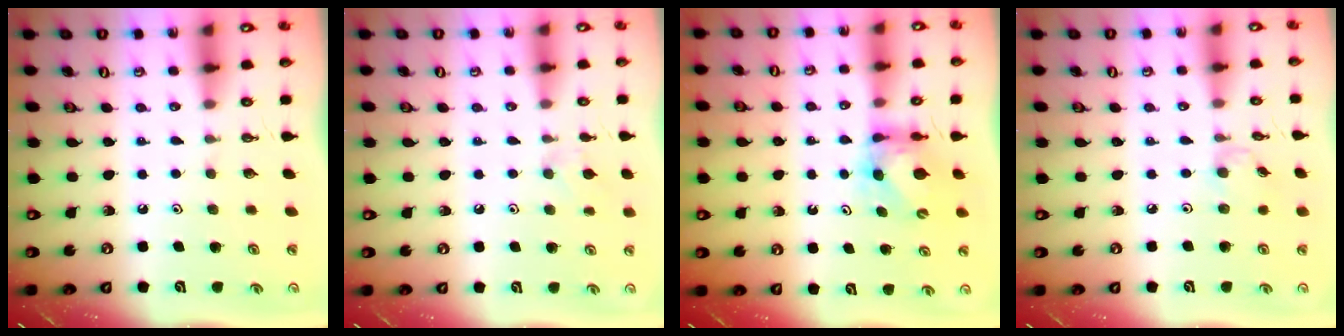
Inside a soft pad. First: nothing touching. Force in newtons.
{"total": 5.5, "press": 5.4, "slide": 0.8}
{"total": 5.7, "press": 5.7, "slide": 0.6}
{"total": 3.0, "press": 3.0, "slide": 0.4}